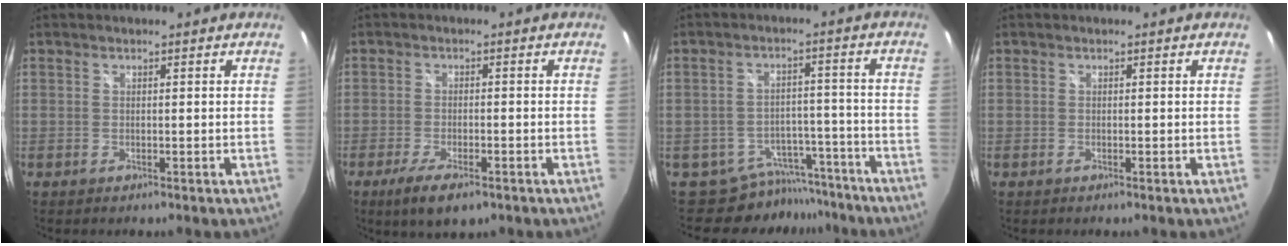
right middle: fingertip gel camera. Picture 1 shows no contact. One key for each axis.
{"total": 6.7, "fx": -4.2, "fy": 2.1, "fz": 4.8, "tx": -0.108, "ty": -0.021, "tz": -0.072}
{"total": 9.4, "fx": -8.2, "fy": 4.7, "fz": 0.4, "tx": -0.007, "ty": 0.029, "tz": -0.107}
{"total": 0.0}